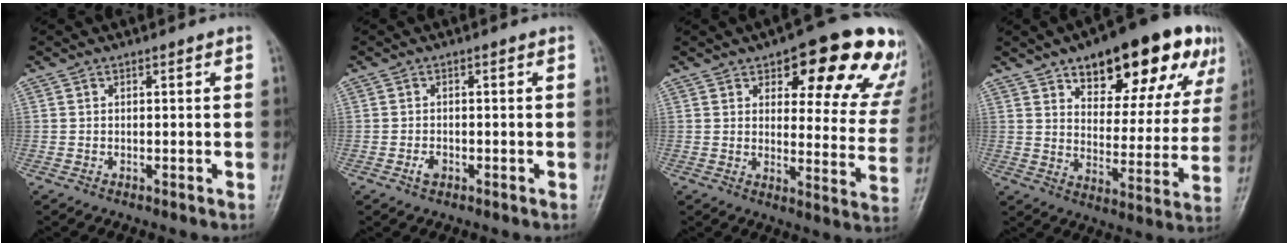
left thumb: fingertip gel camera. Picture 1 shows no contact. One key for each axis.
{"total": 1.6, "fx": -0.7, "fy": 1.0, "fz": 1.0, "tx": -0.018, "ty": 0.001, "tz": -0.015}
{"total": 20.6, "fx": 12.3, "fy": 8.2, "fz": 14.3, "tx": -0.127, "ty": -0.043, "tz": 0.146}
{"total": 23.7, "fx": 13.6, "fy": 10.3, "fz": 16.3, "tx": -0.170, "ty": -0.026, "tz": 0.196}